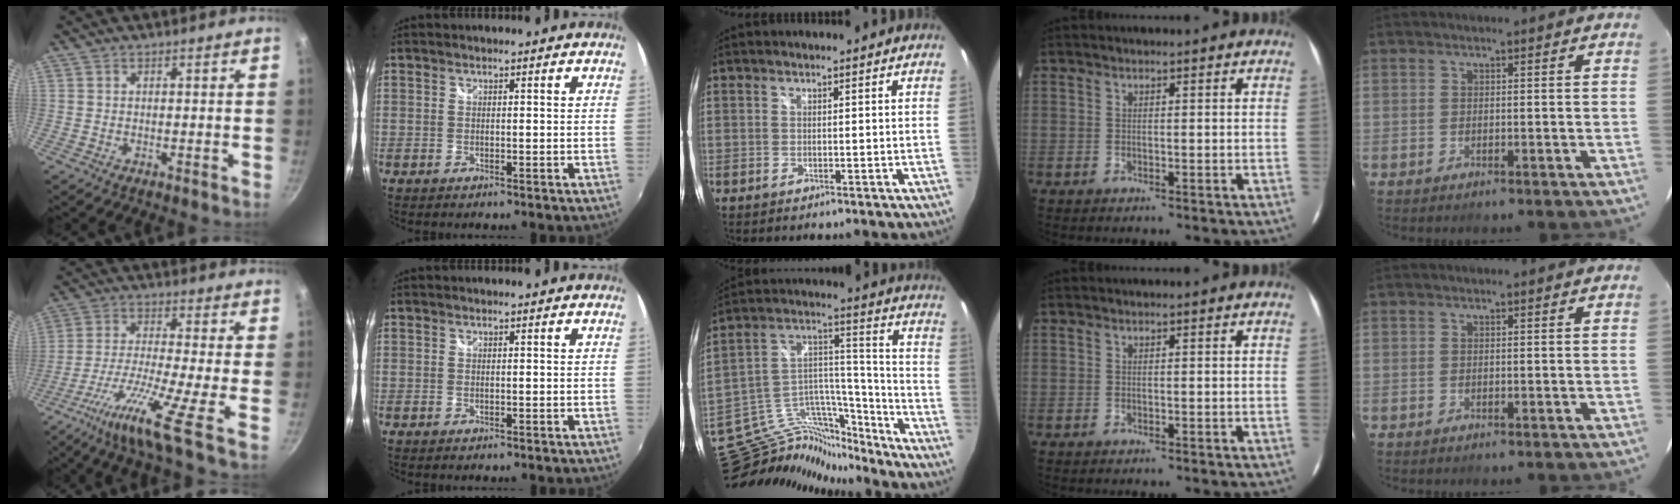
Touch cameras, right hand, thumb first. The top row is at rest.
{"thumb": {"total": 13.2, "force": [-5.8, -0.3, 11.8], "torque": [-0.229, 0.006, -0.122]}, "middle": {"total": 20.3, "force": [-17.2, 7.2, 8.0], "torque": [-0.137, 0.048, -0.272]}}